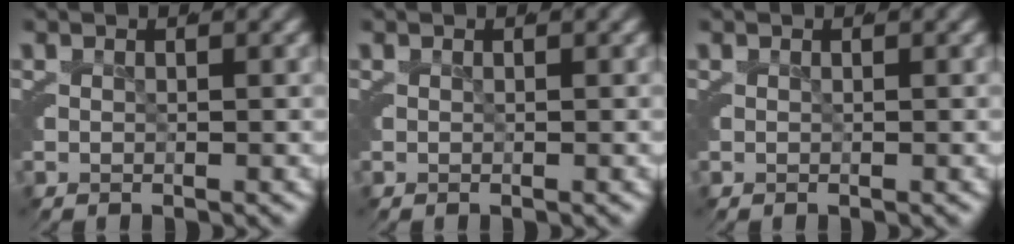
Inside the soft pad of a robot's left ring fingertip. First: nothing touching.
{"total": 0.0}
{"total": 0.0}